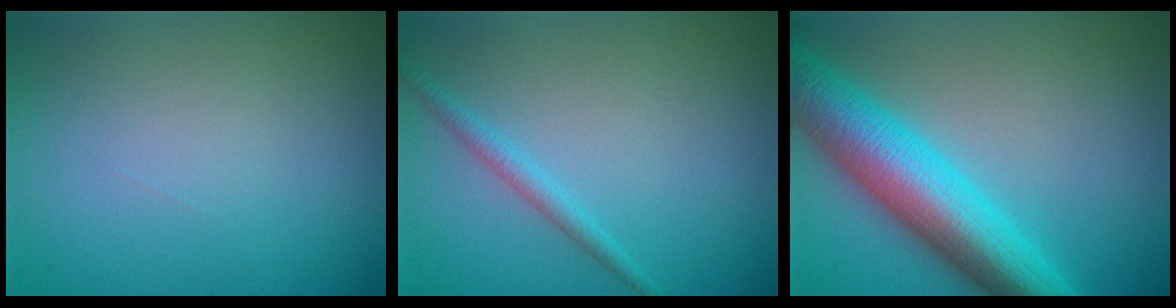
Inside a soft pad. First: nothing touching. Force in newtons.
{"total": 1.6, "press": 1.6, "slide": 0.1}
{"total": 9.7, "press": 9.7, "slide": 0.1}